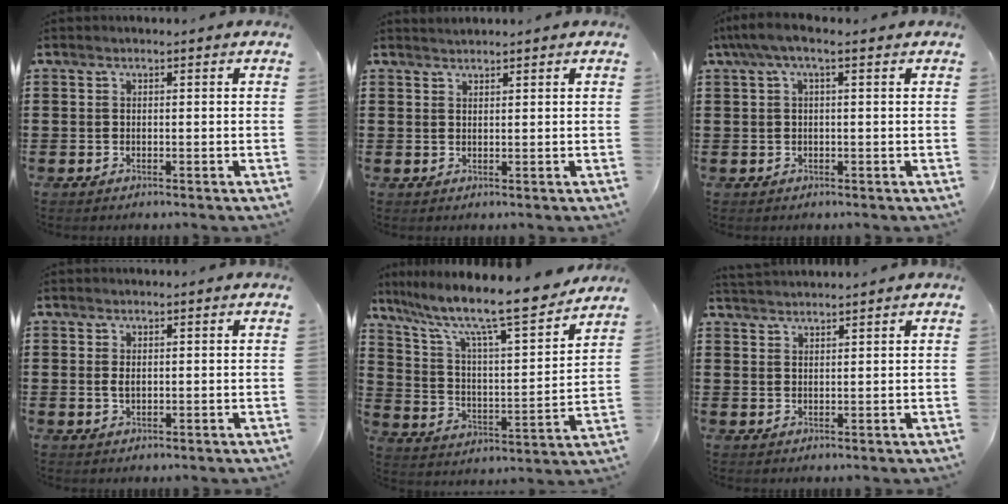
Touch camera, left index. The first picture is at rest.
{"total": 1.0, "force": [1.0, 0.0, 0.0], "torque": [-0.002, 0.000, 0.021]}
{"total": 2.7, "force": [0.2, 0.4, 2.6], "torque": [-0.055, 0.000, -0.002]}
{"total": 1.3, "force": [0.2, 0.6, 1.1], "torque": [-0.030, 0.001, 0.001]}
{"total": 11.7, "force": [9.9, 1.0, 6.2], "torque": [-0.142, -0.075, 0.161]}
{"total": 1.7, "force": [1.7, -0.3, 0.0], "torque": [-0.004, 0.002, 0.035]}